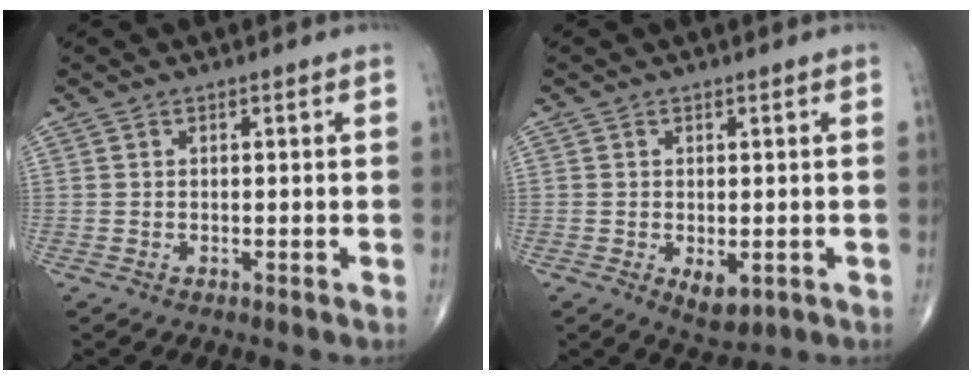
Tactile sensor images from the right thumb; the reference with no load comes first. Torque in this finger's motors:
{"motor_torque": [0.50, 0.84, -0.18, -0.01, 0.11]}